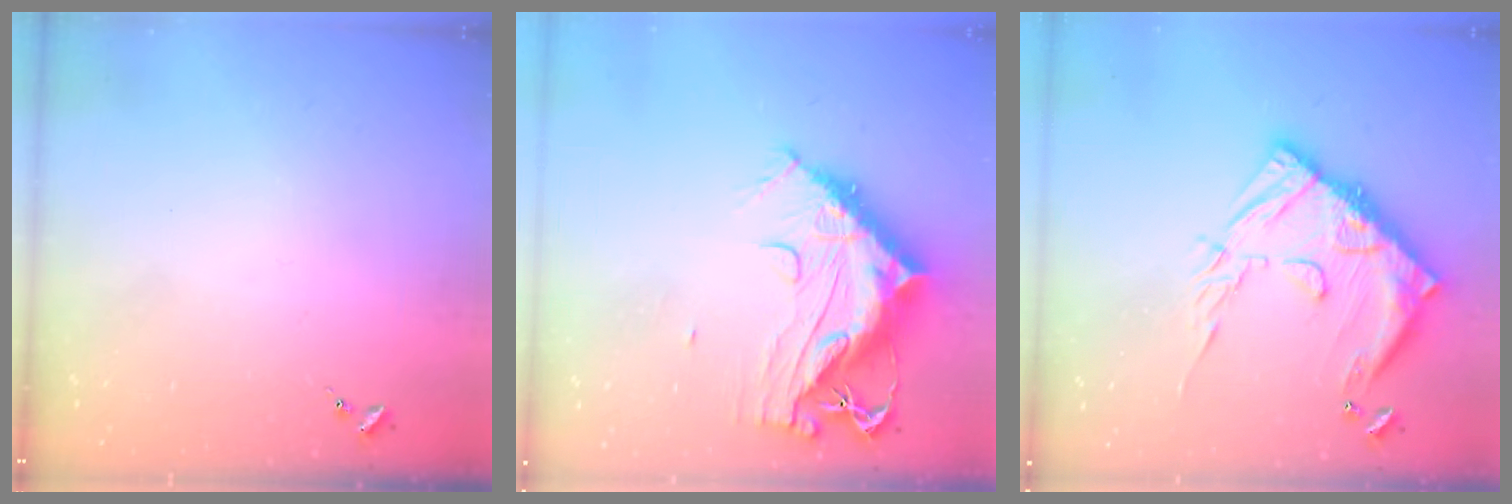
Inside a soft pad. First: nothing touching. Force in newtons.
{"total": 16.4, "press": 16.3, "slide": 1.5}
{"total": 19.6, "press": 19.5, "slide": 2.0}